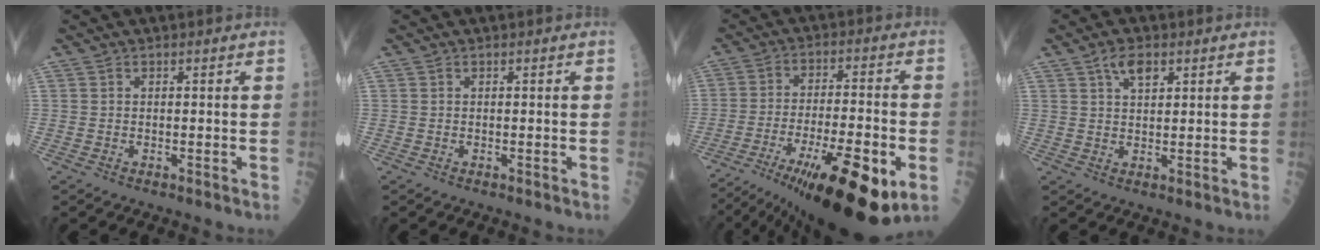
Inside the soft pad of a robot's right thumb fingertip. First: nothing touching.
{"total": 0.0}
{"total": 24.8, "force": [-11.1, 6.5, 21.2], "torque": [-0.324, -0.007, -0.172]}
{"total": 4.2, "force": [2.3, 2.0, 2.9], "torque": [-0.039, -0.004, 0.042]}